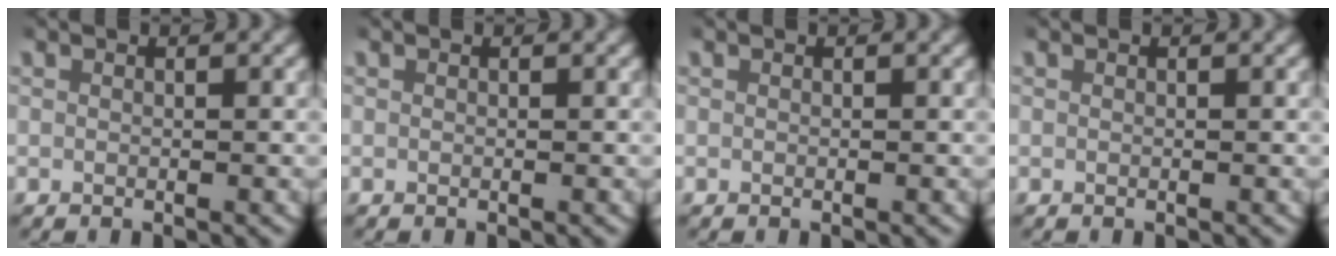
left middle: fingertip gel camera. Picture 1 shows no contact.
{"total": 0.0}
{"total": 0.0}
{"total": 0.0}